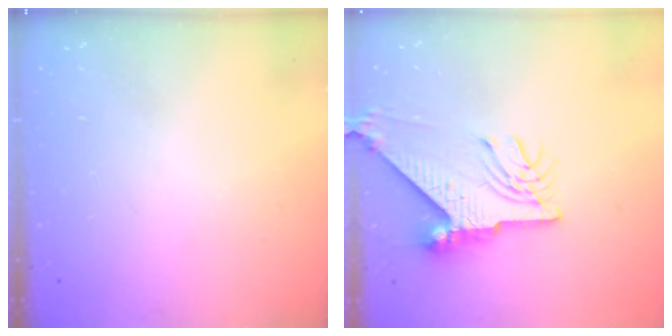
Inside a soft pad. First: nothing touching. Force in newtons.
{"total": 10.4, "press": 10.3, "slide": 1.3}